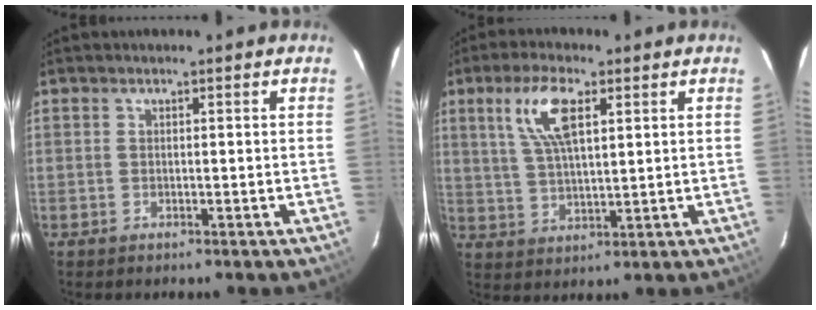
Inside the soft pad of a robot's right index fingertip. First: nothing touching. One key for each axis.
{"total": 9.1, "fx": 3.8, "fy": 3.1, "fz": 7.6, "tx": -0.151, "ty": 0.011, "tz": 0.078}